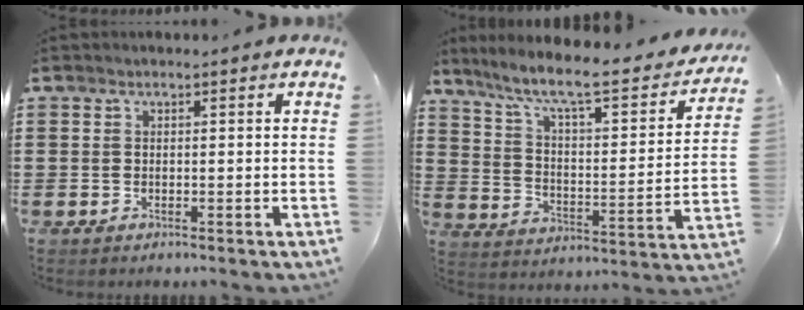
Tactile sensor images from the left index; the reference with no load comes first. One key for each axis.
{"total": 8.4, "fx": 6.5, "fy": 0.6, "fz": 5.2, "tx": -0.124, "ty": -0.046, "tz": 0.103}